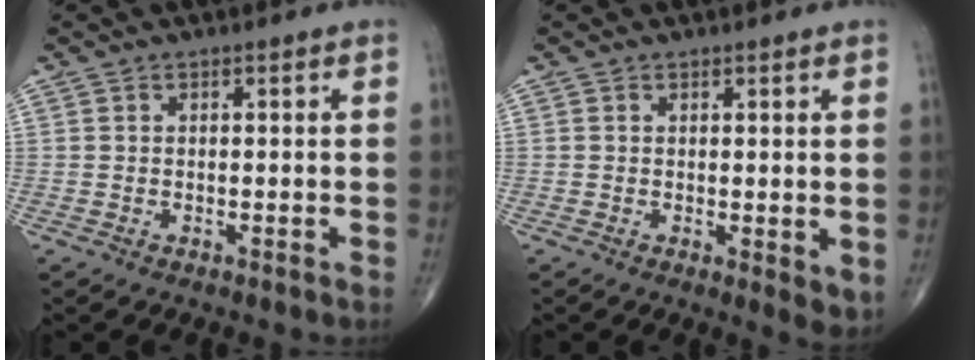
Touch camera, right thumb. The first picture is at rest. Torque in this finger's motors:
{"motor_torque": [-0.08, 0.29, -0.13, -0.12, -0.01]}